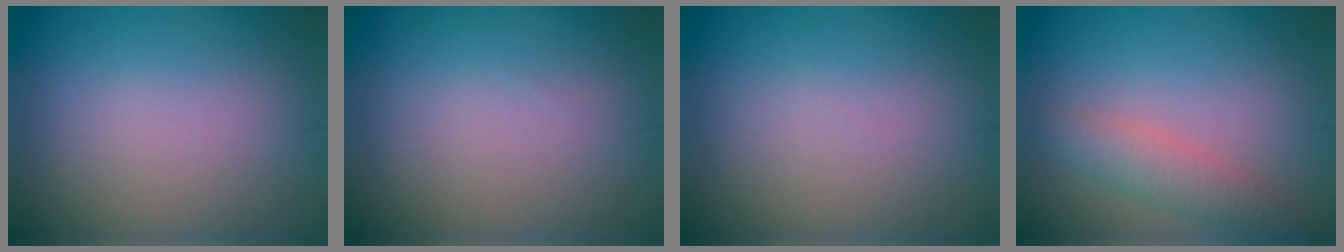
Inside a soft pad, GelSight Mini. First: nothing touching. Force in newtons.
{"total": 0.0}
{"total": 0.0}
{"total": 2.9, "press": 2.9, "slide": 0.2}